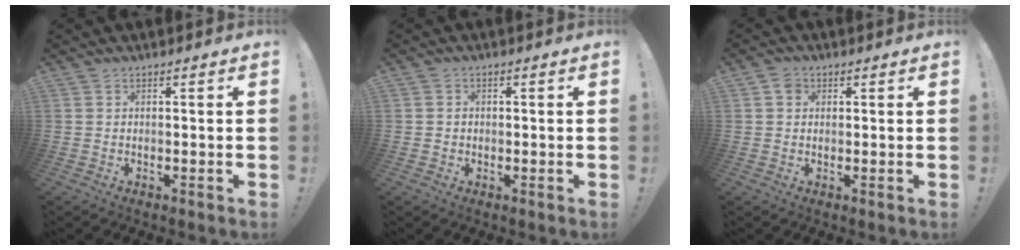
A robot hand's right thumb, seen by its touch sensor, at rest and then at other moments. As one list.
[{"total": 1.6, "force": [-0.2, 1.5, 0.3], "torque": [-0.003, 0.003, -0.005]}, {"total": 2.4, "force": [0.8, 2.2, 0.8], "torque": [-0.005, 0.001, 0.014]}]